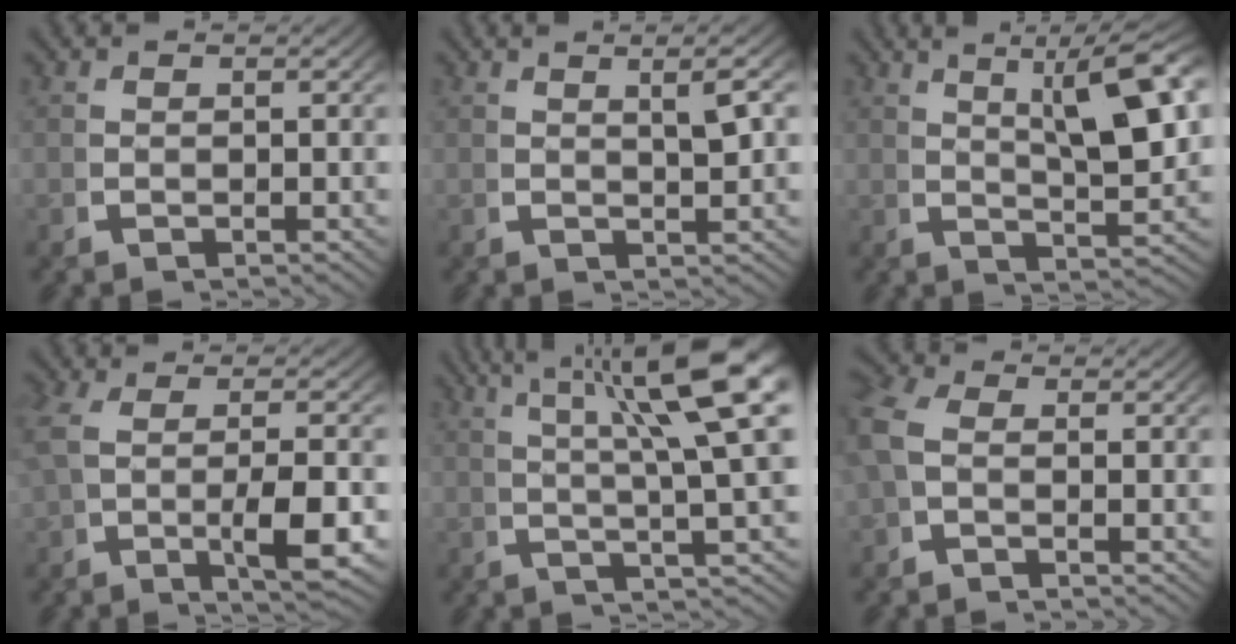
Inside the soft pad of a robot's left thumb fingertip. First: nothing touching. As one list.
[{"total": 3.4, "force": [1.3, 0.6, 3.1], "torque": [-0.044, 0.004, 0.024]}, {"total": 9.8, "force": [3.3, 3.9, 8.4], "torque": [-0.110, 0.009, 0.048]}, {"total": 5.9, "force": [-0.1, 2.0, 5.6], "torque": [-0.115, -0.006, 0.003]}, {"total": 10.8, "force": [4.1, 3.4, 9.5], "torque": [-0.112, 0.010, 0.059]}, {"total": 3.1, "force": [0.0, 2.5, 1.9], "torque": [-0.050, 0.000, -0.004]}]